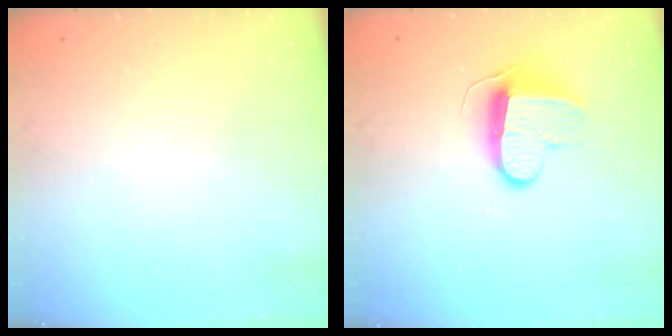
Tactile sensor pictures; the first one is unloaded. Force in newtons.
{"total": 9.9, "press": 9.9, "slide": 0.1}